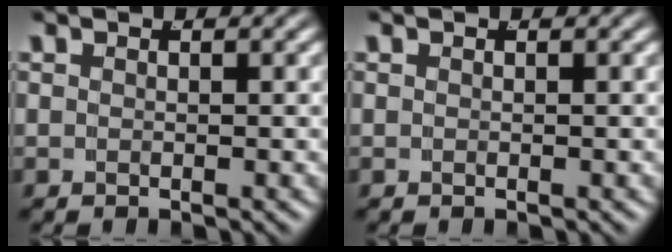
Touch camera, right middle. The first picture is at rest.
{"total": 0.0}